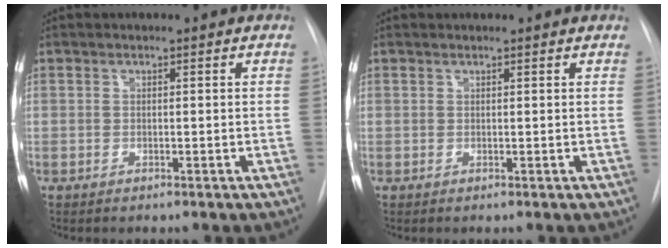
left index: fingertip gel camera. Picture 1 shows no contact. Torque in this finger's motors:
{"motor_torque": [0.35, -1.16, -0.39, 0.02]}